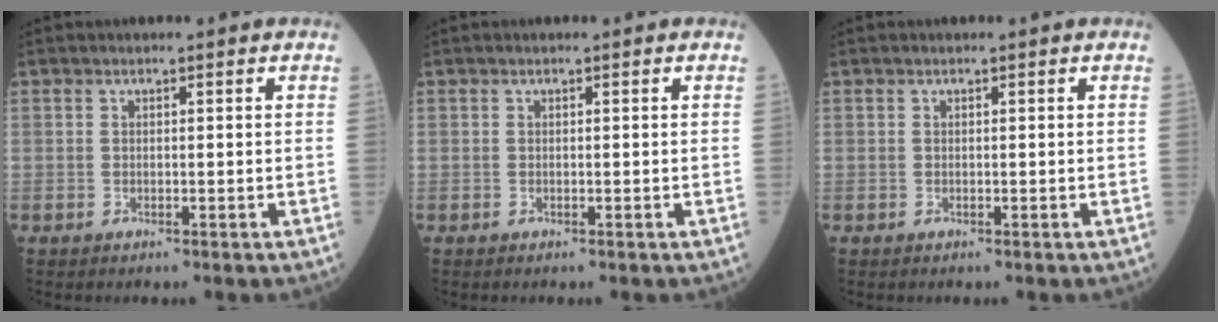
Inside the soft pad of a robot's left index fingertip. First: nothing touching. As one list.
[{"total": 0.0}, {"total": 0.0}]